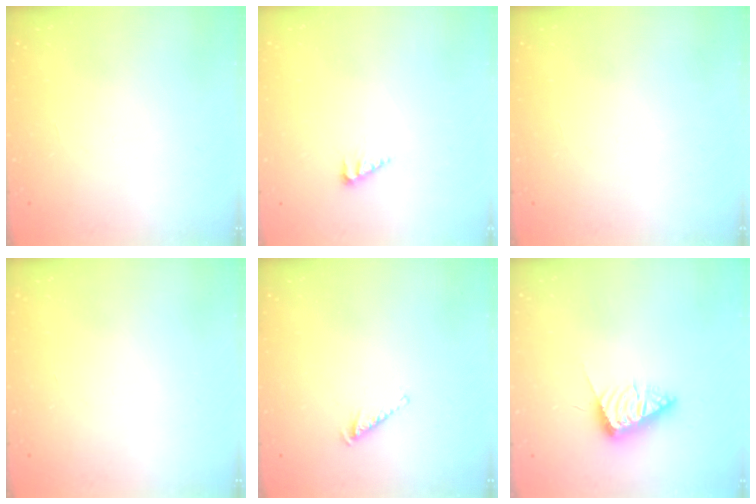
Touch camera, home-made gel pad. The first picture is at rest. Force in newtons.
{"total": 2.4, "press": 2.4, "slide": 0.4}
{"total": 0.0}
{"total": 0.0}
{"total": 2.3, "press": 2.2, "slide": 0.4}
{"total": 8.7, "press": 8.7, "slide": 0.1}